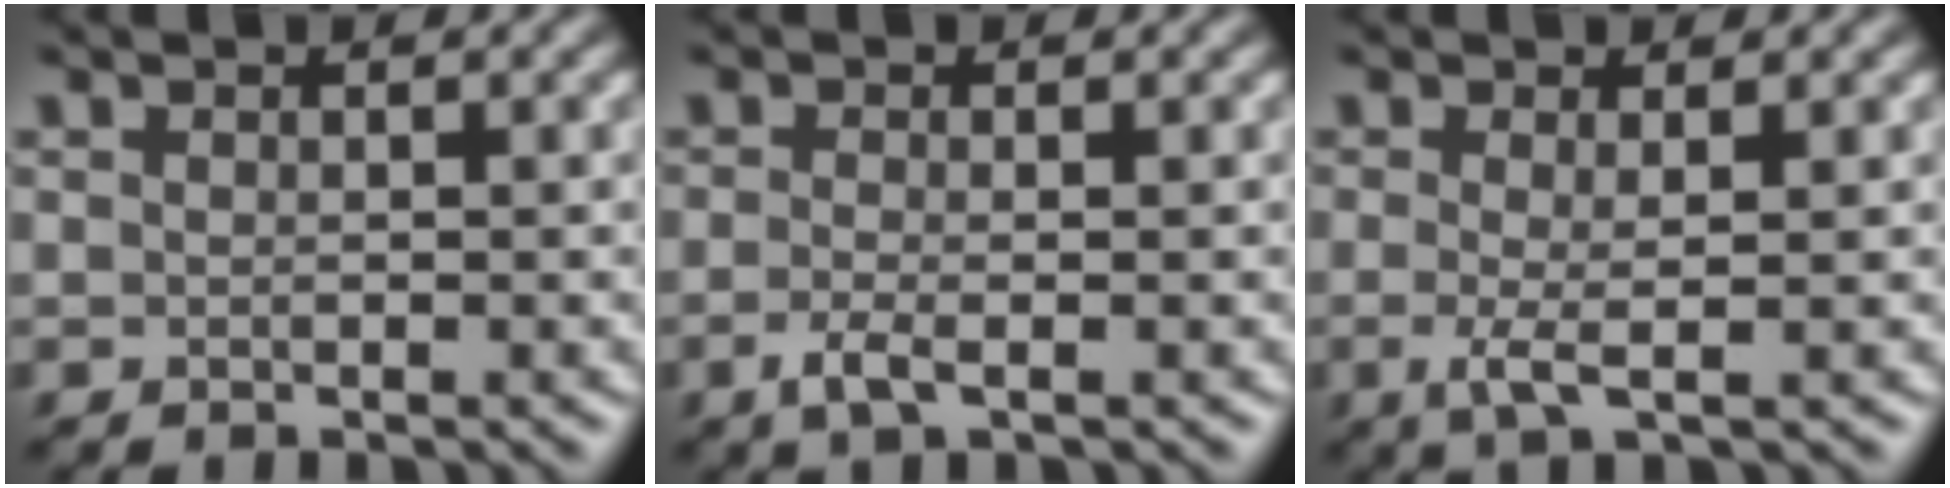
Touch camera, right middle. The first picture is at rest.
{"total": 1.9, "force": [-0.8, 0.6, 1.6], "torque": [-0.037, -0.005, -0.021]}
{"total": 2.1, "force": [-0.3, 0.4, 2.0], "torque": [-0.045, -0.005, -0.006]}